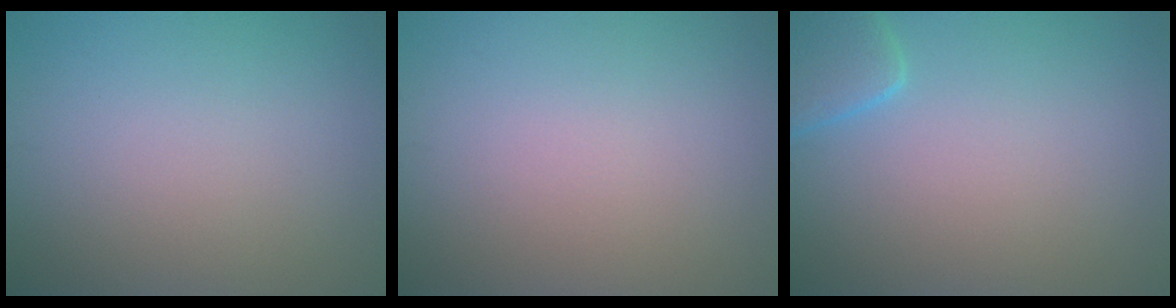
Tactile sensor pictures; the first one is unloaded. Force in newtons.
{"total": 0.0}
{"total": 3.1, "press": 3.1, "slide": 0.3}